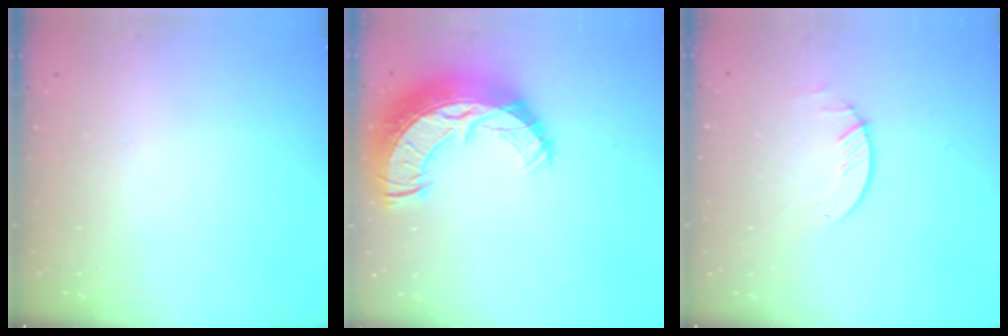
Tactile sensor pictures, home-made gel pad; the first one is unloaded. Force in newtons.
{"total": 19.3, "press": 19.2, "slide": 1.4}
{"total": 2.0, "press": 2.0, "slide": 0.2}